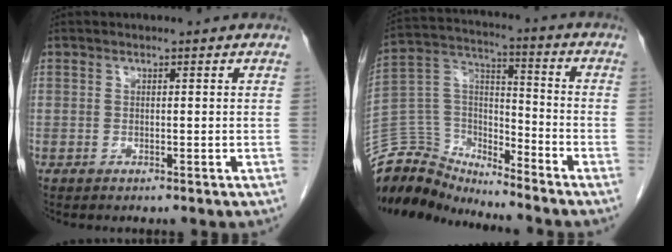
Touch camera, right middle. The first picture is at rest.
{"total": 11.7, "force": [-11.4, 2.6, 0.0], "torque": [-0.001, 0.064, -0.222]}